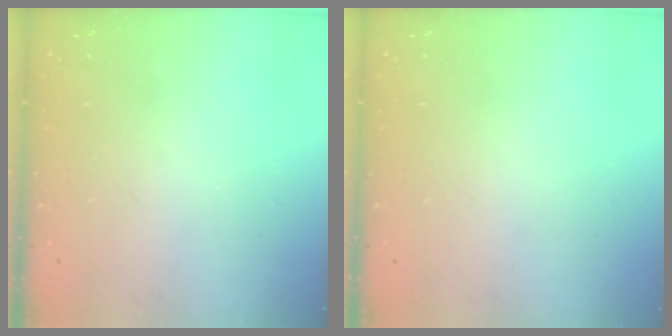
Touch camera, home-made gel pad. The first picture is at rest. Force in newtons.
{"total": 0.0}